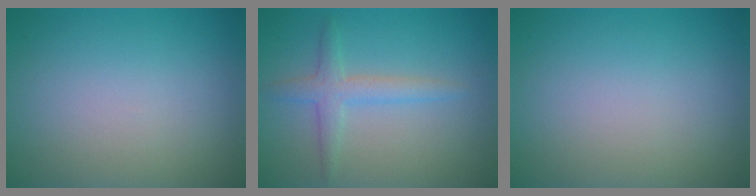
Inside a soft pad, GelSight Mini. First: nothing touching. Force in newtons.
{"total": 2.5, "press": 2.5, "slide": 0.0}
{"total": 0.0}